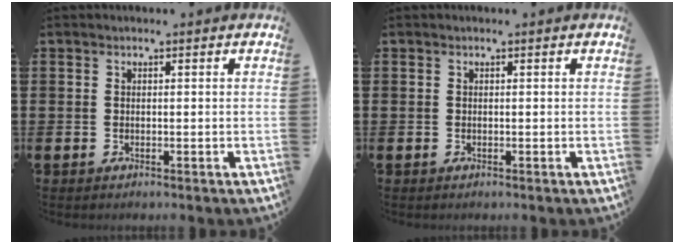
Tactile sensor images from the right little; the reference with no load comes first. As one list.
[{"total": 0.0}]